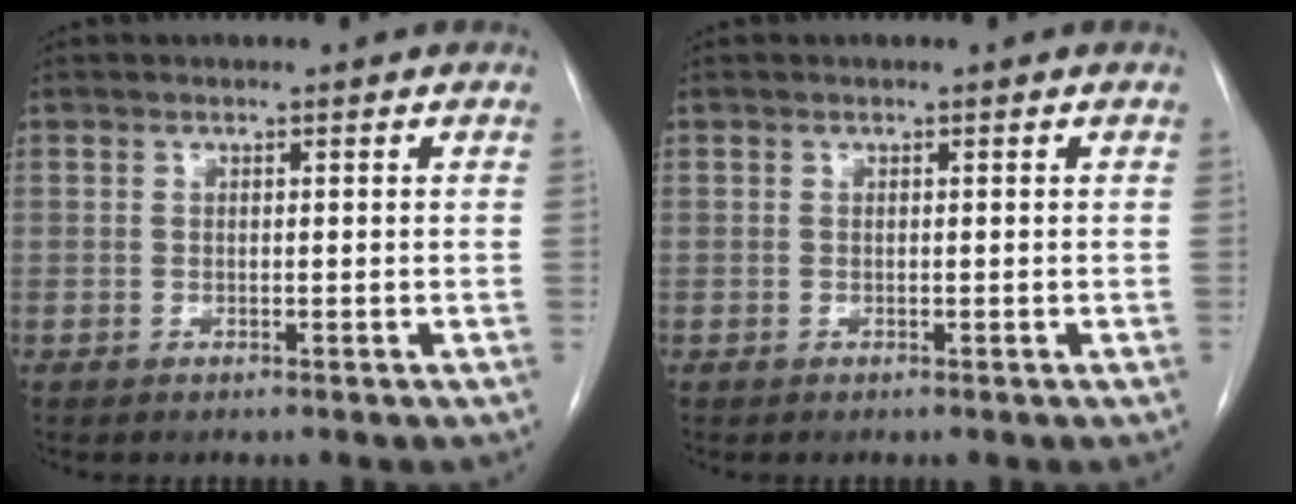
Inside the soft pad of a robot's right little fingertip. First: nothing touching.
{"total": 0.0}